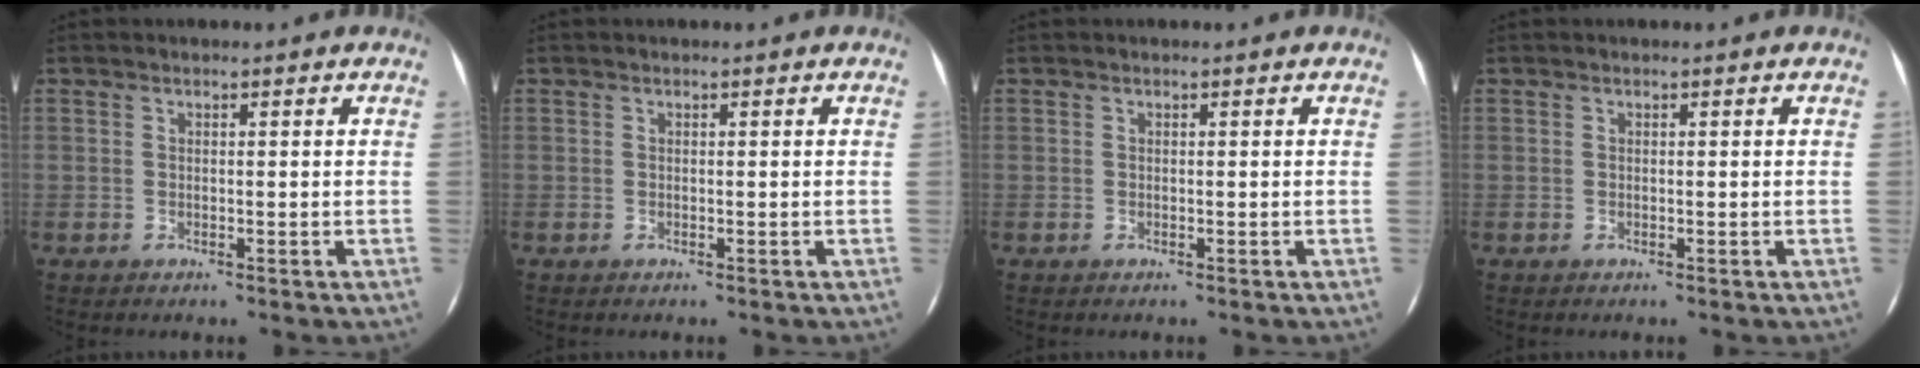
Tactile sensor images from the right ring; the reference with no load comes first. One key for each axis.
{"total": 0.0}
{"total": 0.0}
{"total": 0.0}